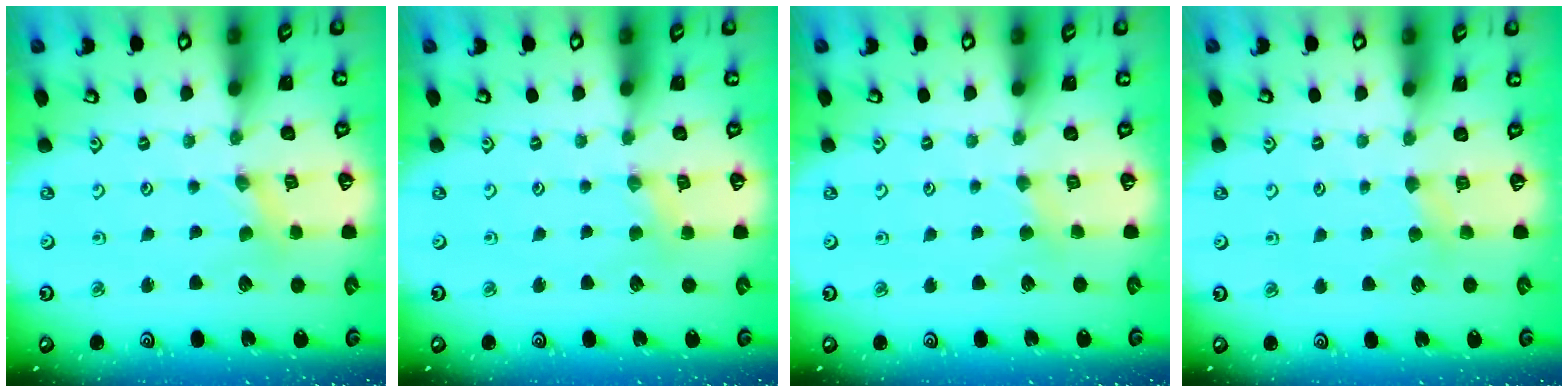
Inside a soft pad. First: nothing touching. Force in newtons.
{"total": 1.3, "press": 1.2, "slide": 0.2}
{"total": 2.1, "press": 2.1, "slide": 0.3}
{"total": 2.6, "press": 2.6, "slide": 0.5}